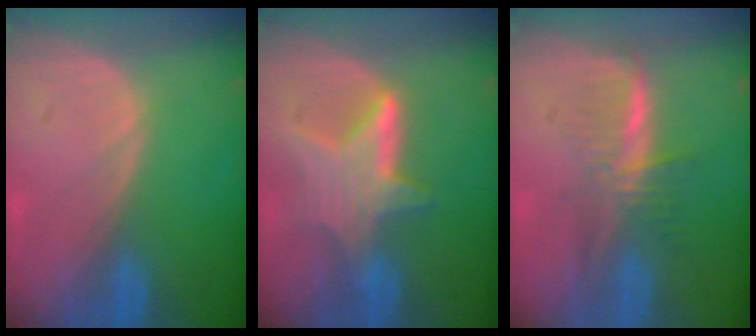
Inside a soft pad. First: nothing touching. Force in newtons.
{"total": 6.4, "press": 6.4, "slide": 0.6}
{"total": 5.8, "press": 5.3, "slide": 2.3}